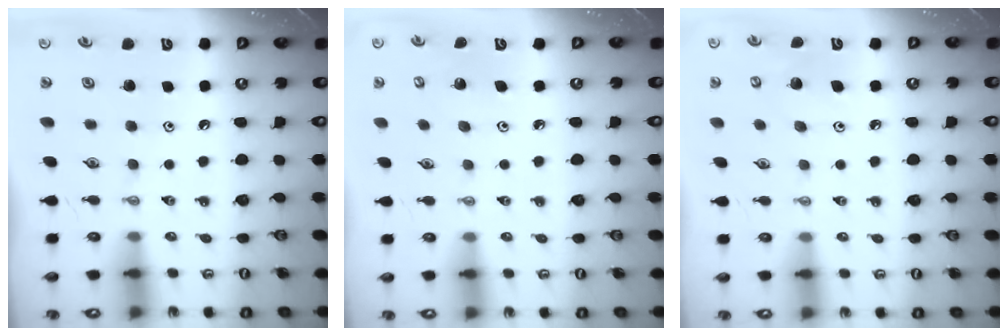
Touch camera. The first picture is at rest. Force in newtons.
{"total": 3.1, "press": 3.1, "slide": 0.2}
{"total": 7.3, "press": 7.0, "slide": 2.0}